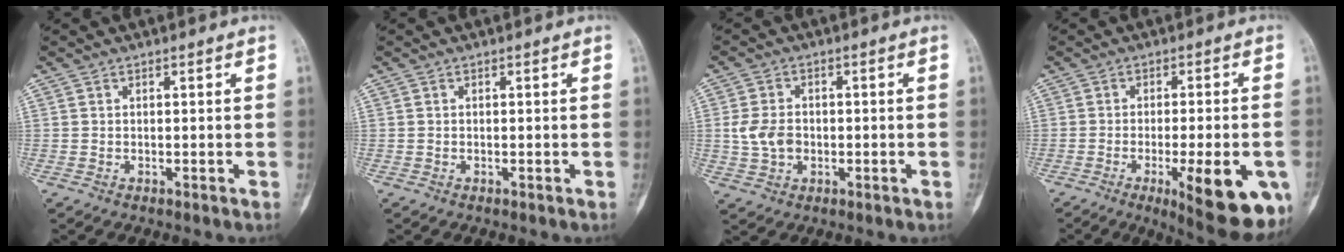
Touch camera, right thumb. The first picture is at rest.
{"total": 0.0}
{"total": 5.6, "force": [-0.5, 4.1, 3.7], "torque": [-0.059, 0.005, -0.008]}
{"total": 16.6, "force": [-6.2, 4.4, 14.8], "torque": [-0.145, -0.002, -0.072]}